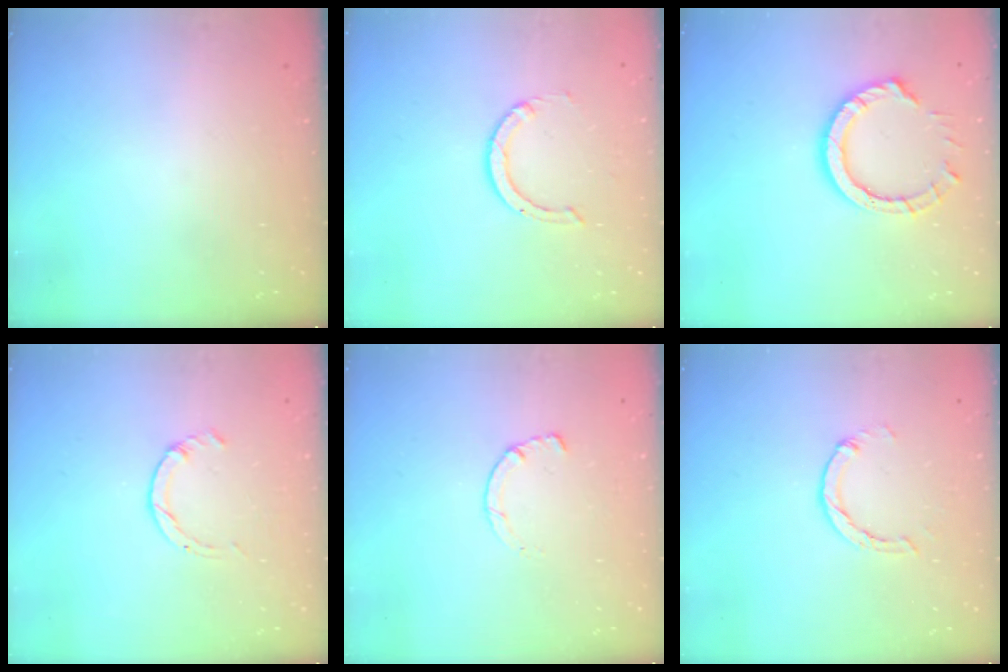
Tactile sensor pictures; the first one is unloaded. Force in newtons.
{"total": 2.8, "press": 2.8, "slide": 0.2}
{"total": 10.6, "press": 10.6, "slide": 0.9}
{"total": 1.4, "press": 1.4, "slide": 0.2}
{"total": 1.8, "press": 1.7, "slide": 0.3}
{"total": 2.9, "press": 2.9, "slide": 0.4}